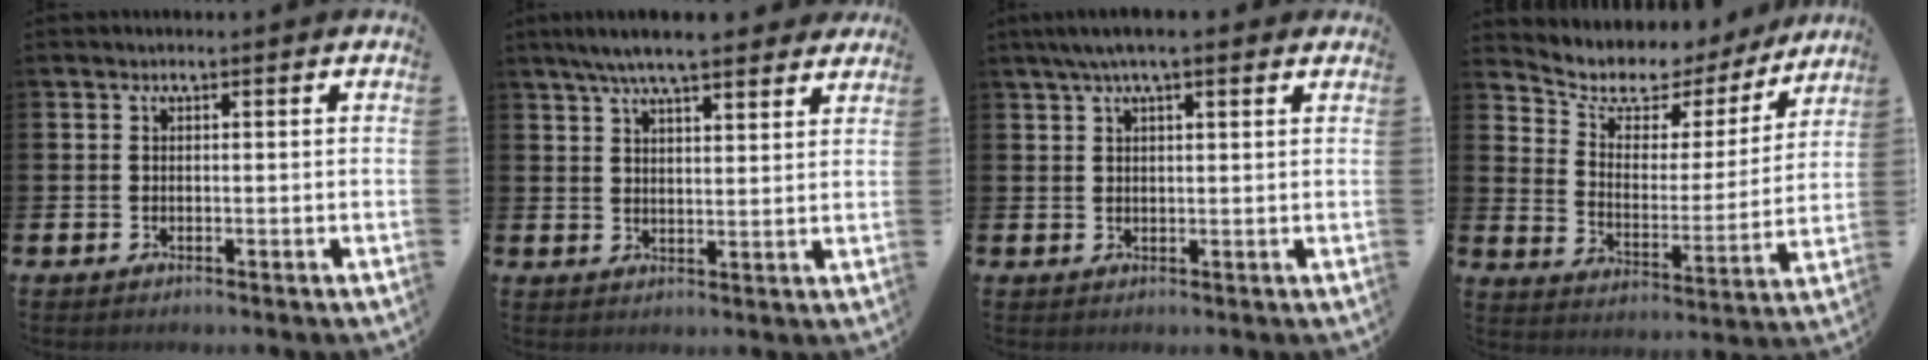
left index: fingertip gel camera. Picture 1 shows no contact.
{"total": 6.8, "force": [6.2, 1.0, 2.7], "torque": [-0.055, -0.022, 0.109]}
{"total": 4.1, "force": [3.0, 0.9, 2.7], "torque": [-0.054, 0.002, 0.052]}
{"total": 7.2, "force": [6.1, 3.4, 1.9], "torque": [-0.069, -0.045, 0.100]}